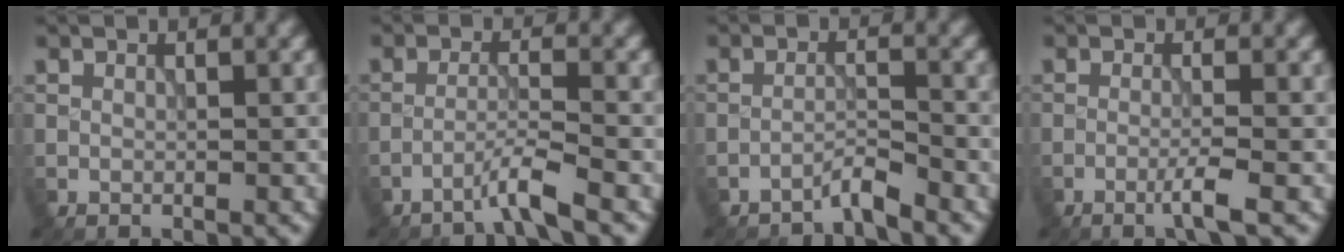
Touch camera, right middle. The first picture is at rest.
{"total": 2.6, "force": [-1.9, -0.2, 1.8], "torque": [-0.024, 0.011, -0.050]}
{"total": 2.0, "force": [-1.9, -0.1, 0.7], "torque": [-0.006, 0.009, -0.041]}
{"total": 2.2, "force": [-1.0, 0.0, 1.9], "torque": [-0.030, 0.004, -0.029]}